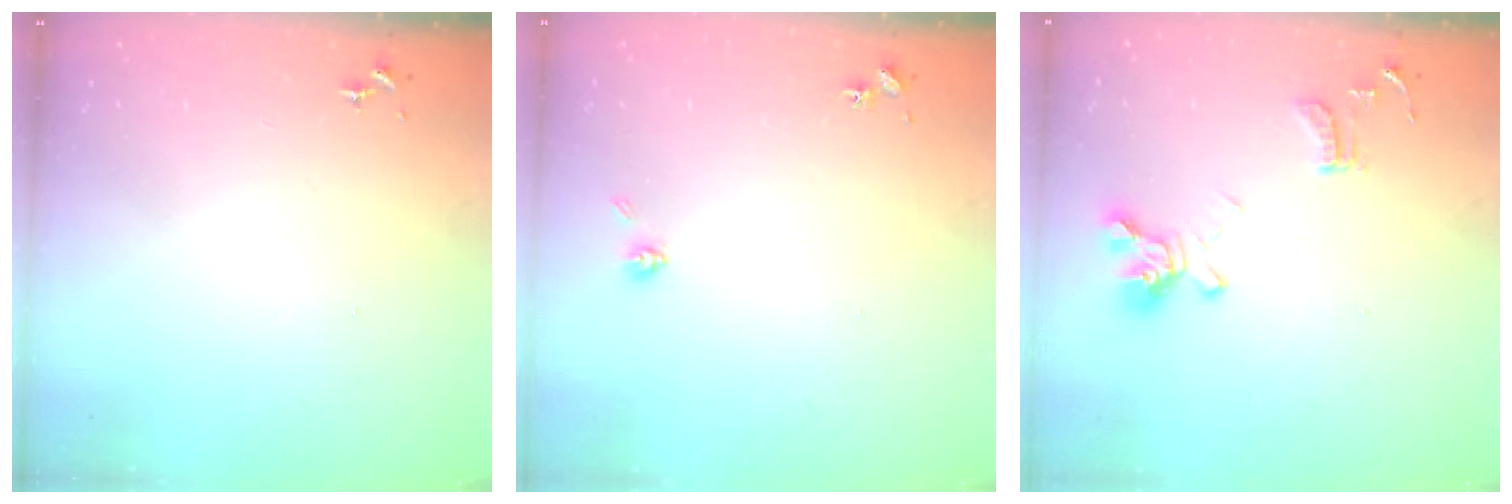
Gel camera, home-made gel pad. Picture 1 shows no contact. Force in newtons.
{"total": 4.6, "press": 4.4, "slide": 1.2}
{"total": 14.3, "press": 14.2, "slide": 1.5}